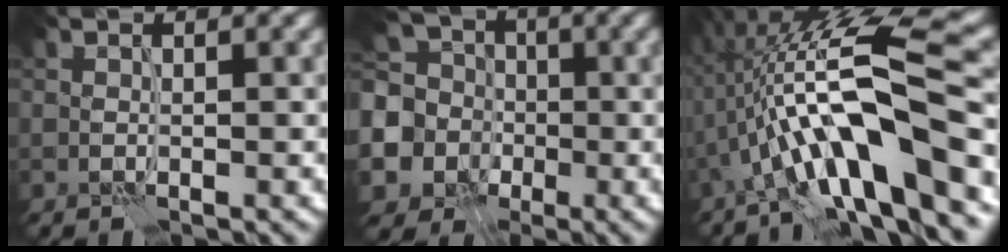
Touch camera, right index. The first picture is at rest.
{"total": 7.3, "force": [-0.8, 6.7, 2.9], "torque": [-0.067, -0.009, -0.026]}
{"total": 12.6, "force": [-3.4, 2.6, 11.8], "torque": [-0.194, 0.025, -0.059]}